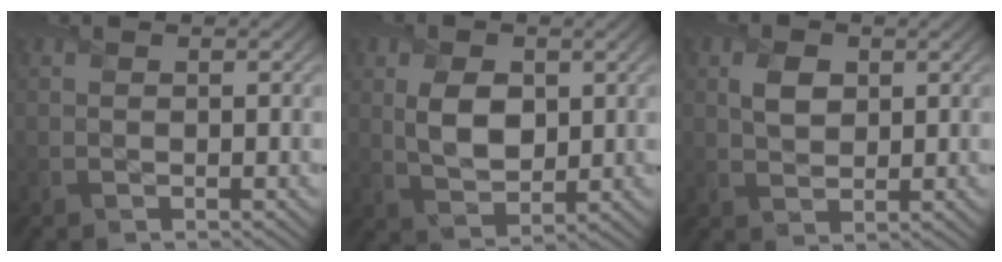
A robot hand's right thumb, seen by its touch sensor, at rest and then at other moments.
{"total": 5.8, "force": [1.1, 4.0, 4.1], "torque": [-0.083, -0.006, 0.019]}
{"total": 3.4, "force": [1.1, 2.5, 2.0], "torque": [-0.044, -0.002, 0.017]}